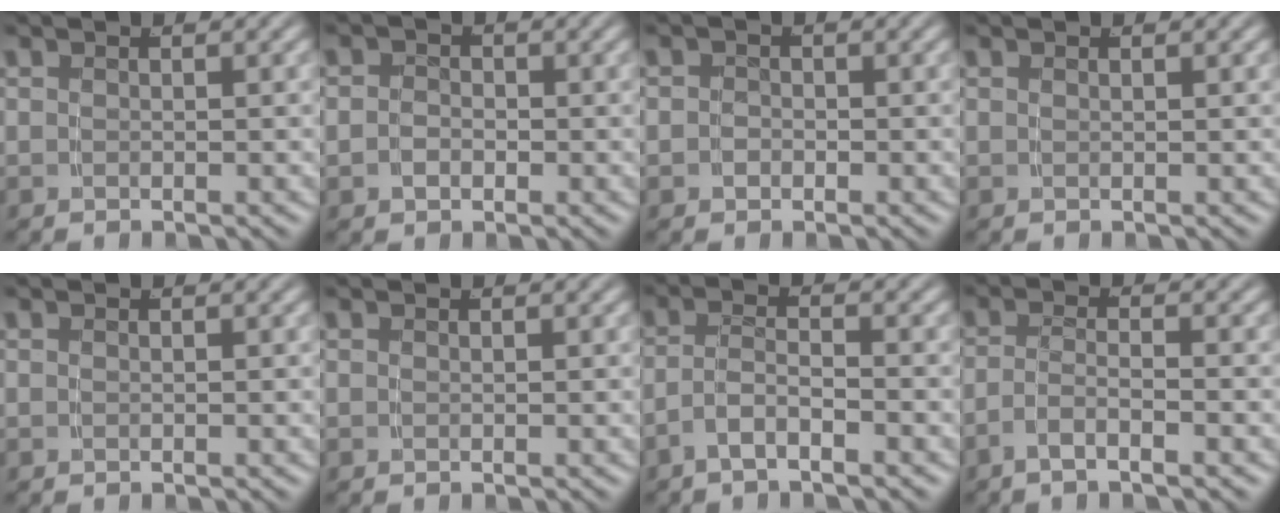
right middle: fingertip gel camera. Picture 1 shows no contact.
{"total": 1.7, "force": [-0.5, 1.4, 0.8], "torque": [-0.019, -0.007, -0.007]}
{"total": 1.2, "force": [-0.6, 1.1, 0.3], "torque": [-0.009, -0.008, -0.009]}
{"total": 0.5, "force": [0.2, -0.5, 0.1], "torque": [-0.001, -0.002, 0.005]}
{"total": 0.0}
{"total": 0.0}
{"total": 2.7, "force": [-1.7, 0.7, 2.0], "torque": [-0.044, -0.009, -0.029]}
{"total": 2.8, "force": [-2.0, 0.2, 1.9], "torque": [-0.041, -0.011, -0.032]}